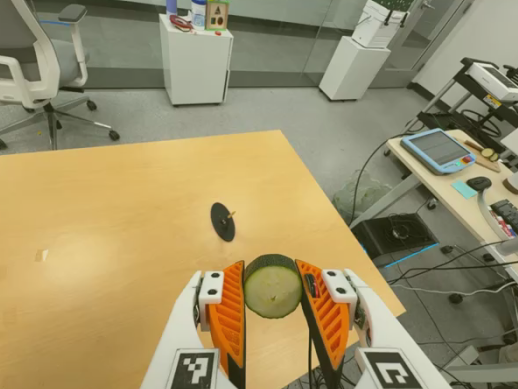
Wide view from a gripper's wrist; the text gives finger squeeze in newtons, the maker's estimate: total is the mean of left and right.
{"total": 8.6, "left": 8.1, "right": 9.2}